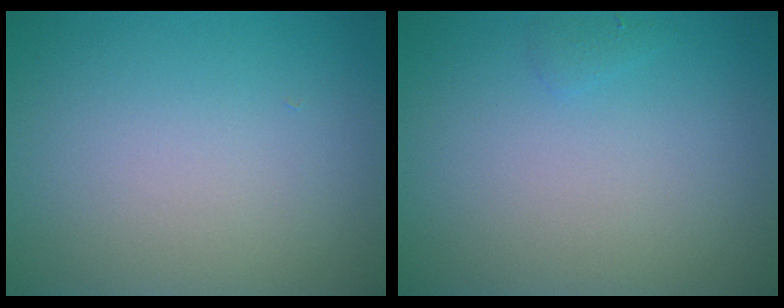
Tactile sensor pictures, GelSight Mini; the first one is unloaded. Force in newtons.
{"total": 0.6, "press": 0.5, "slide": 0.0}